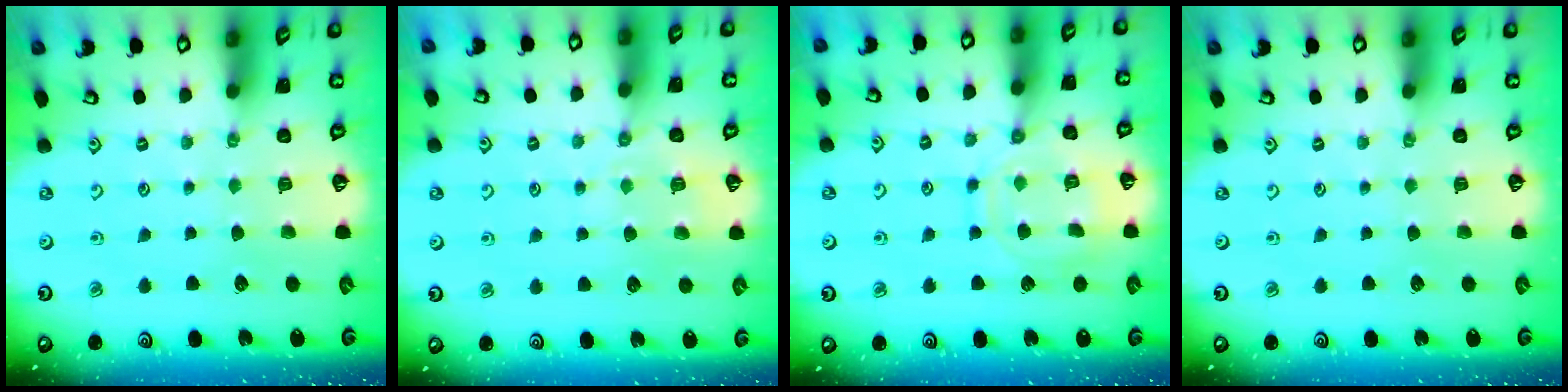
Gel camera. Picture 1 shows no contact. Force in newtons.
{"total": 5.1, "press": 5.0, "slide": 0.7}
{"total": 12.8, "press": 12.8, "slide": 1.0}
{"total": 0.0}